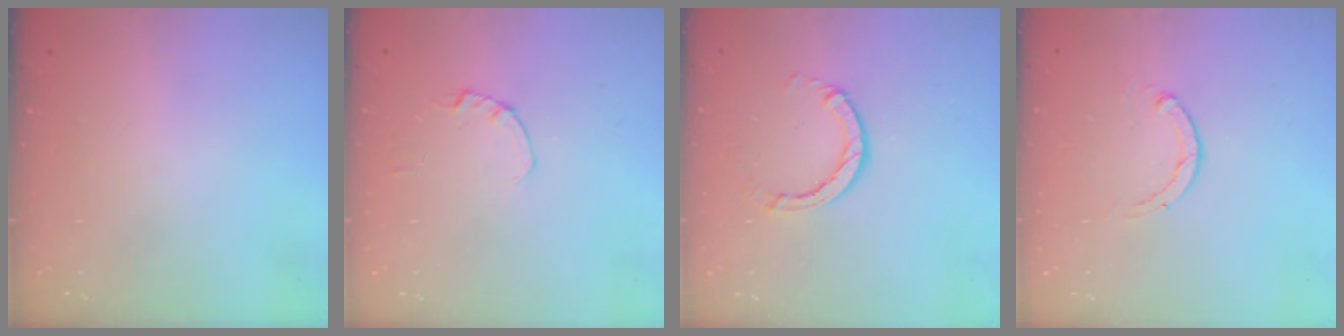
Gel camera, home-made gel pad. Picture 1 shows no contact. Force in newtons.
{"total": 0.0}
{"total": 4.1, "press": 4.0, "slide": 0.6}
{"total": 1.8, "press": 1.7, "slide": 0.5}